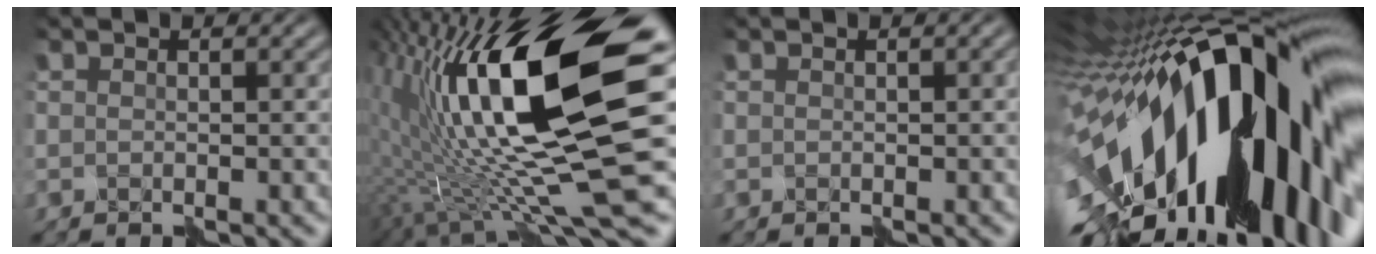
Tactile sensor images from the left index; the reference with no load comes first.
{"total": 16.4, "force": [2.2, 3.7, 15.8], "torque": [-0.267, -0.004, 0.040]}
{"total": 0.5, "force": [-0.1, 0.2, 0.5], "torque": [-0.010, -0.003, -0.004]}
{"total": 21.6, "force": [-3.6, 10.2, 18.7], "torque": [-0.306, -0.016, -0.078]}